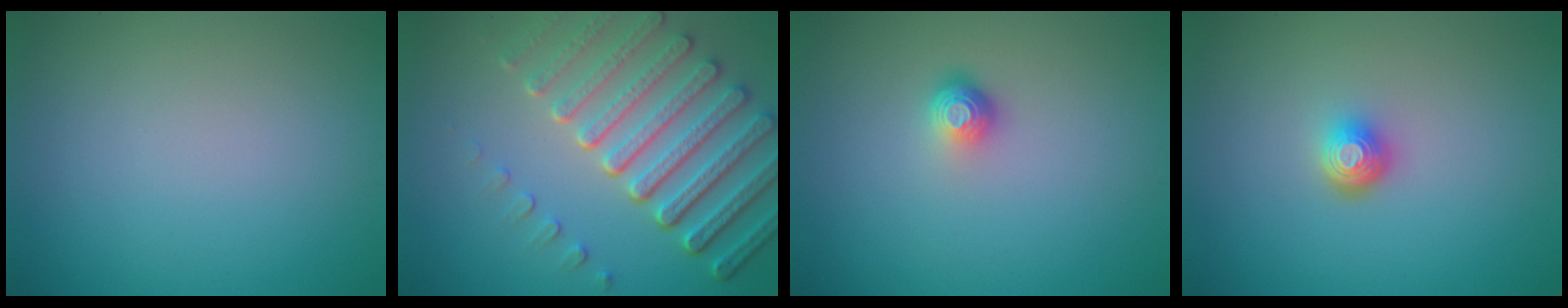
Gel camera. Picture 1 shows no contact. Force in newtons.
{"total": 7.8, "press": 5.8, "slide": 5.3}
{"total": 1.8, "press": 1.2, "slide": 1.3}
{"total": 1.9, "press": 1.4, "slide": 1.3}